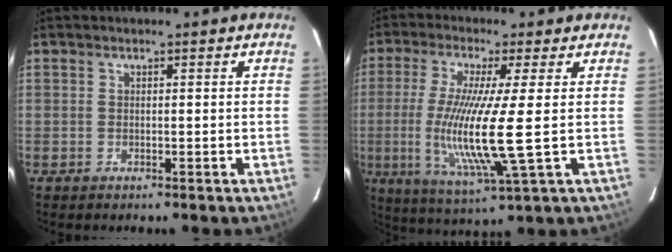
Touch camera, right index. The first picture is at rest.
{"total": 13.1, "force": [-1.0, -0.3, 13.1], "torque": [-0.270, -0.030, -0.025]}